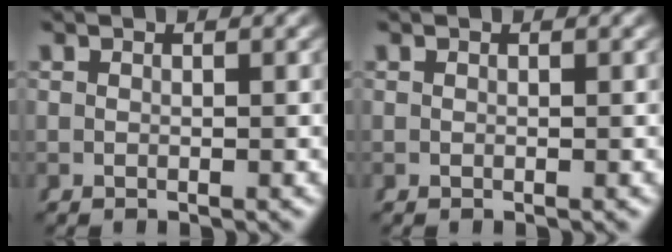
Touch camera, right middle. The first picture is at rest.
{"total": 0.0}